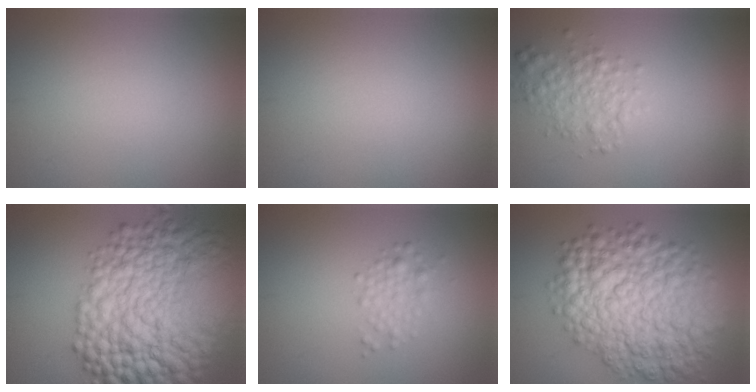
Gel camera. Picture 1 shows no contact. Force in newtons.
{"total": 0.0}
{"total": 2.8, "press": 2.8, "slide": 0.1}
{"total": 14.9, "press": 14.9, "slide": 0.2}
{"total": 1.8, "press": 1.8, "slide": 0.1}
{"total": 11.3, "press": 11.3, "slide": 0.3}